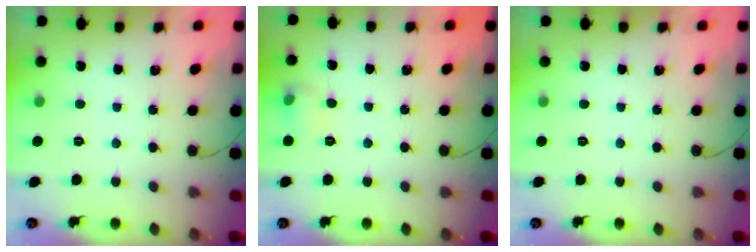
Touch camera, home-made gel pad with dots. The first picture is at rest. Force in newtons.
{"total": 6.3, "press": 6.1, "slide": 1.7}
{"total": 0.0}